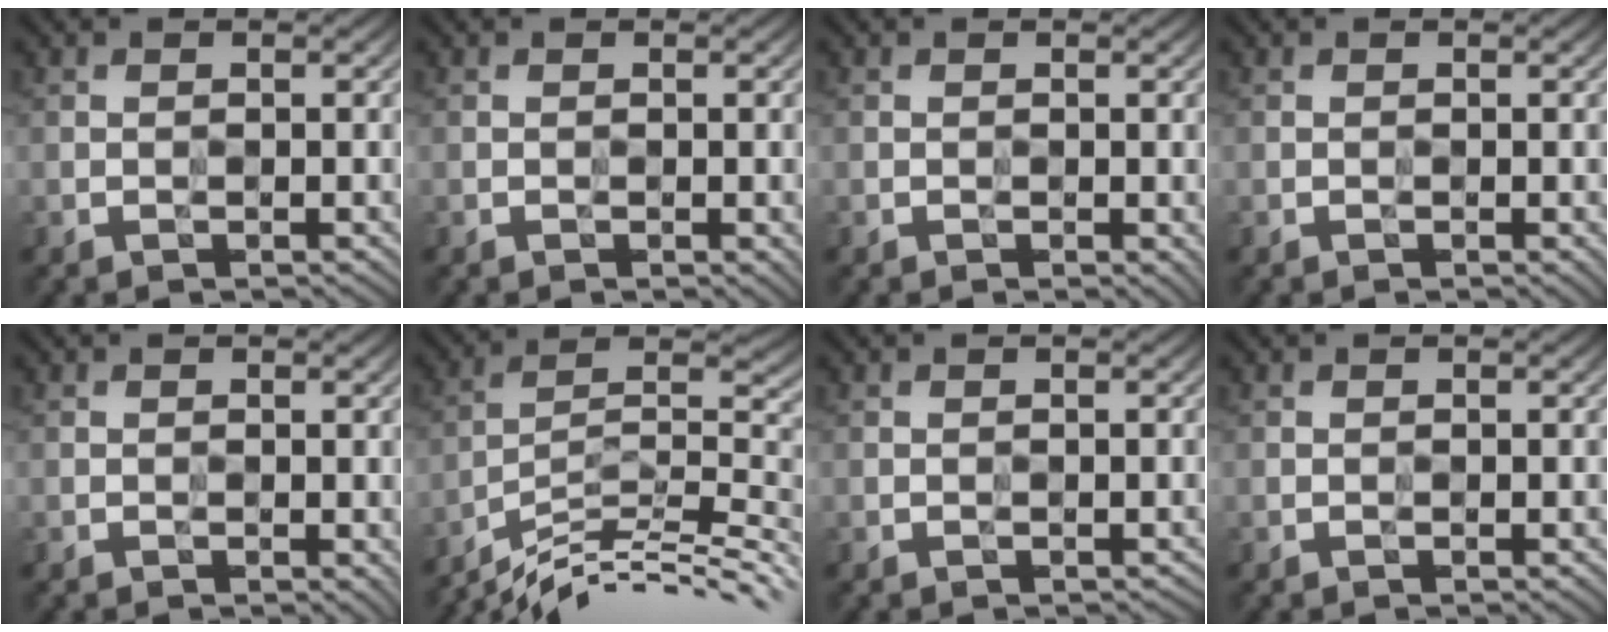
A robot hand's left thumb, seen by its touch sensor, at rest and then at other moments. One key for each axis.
{"total": 2.2, "fx": -0.5, "fy": 1.1, "fz": 1.8, "tx": -0.014, "ty": -0.004, "tz": -0.002}
{"total": 1.9, "fx": -0.3, "fy": 1.1, "fz": 1.6, "tx": -0.013, "ty": -0.004, "tz": 0.000}
{"total": 0.9, "fx": -0.3, "fy": 0.4, "fz": 0.8, "tx": -0.005, "ty": 0.000, "tz": -0.004}
{"total": 1.9, "fx": -0.3, "fy": 1.0, "fz": 1.5, "tx": -0.013, "ty": -0.005, "tz": 0.001}
{"total": 12.3, "fx": -9.5, "fy": 2.3, "fz": 7.4, "tx": -0.122, "ty": 0.007, "tz": -0.168}
{"total": 0.7, "fx": -0.4, "fy": 0.3, "fz": 0.5, "tx": -0.001, "ty": 0.000, "tz": -0.004}
{"total": 0.0}